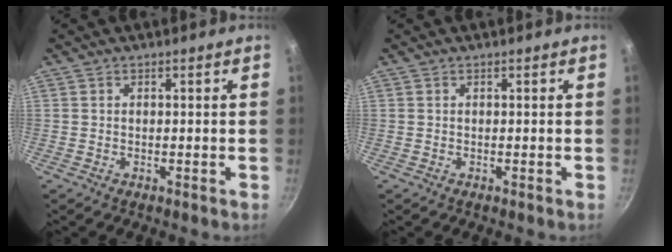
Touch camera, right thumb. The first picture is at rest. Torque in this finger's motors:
{"motor_torque": [0.00, 0.00, -0.23, 0.24, 0.01]}